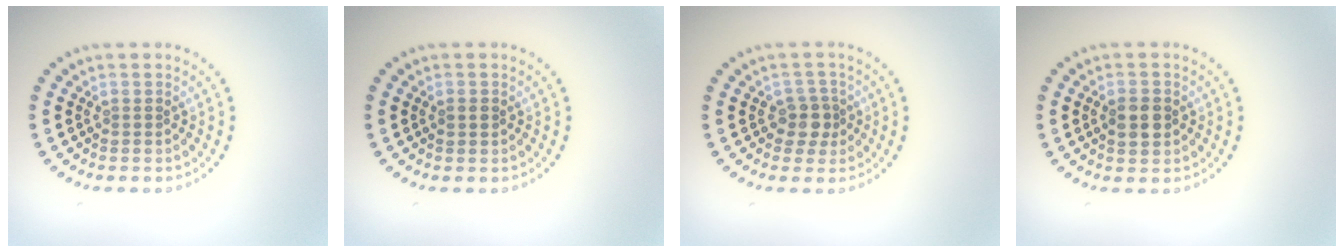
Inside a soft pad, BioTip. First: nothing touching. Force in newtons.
{"total": 1.1, "press": 1.1, "slide": 0.1}
{"total": 2.3, "press": 1.9, "slide": 1.2}
{"total": 2.8, "press": 2.8, "slide": 0.1}